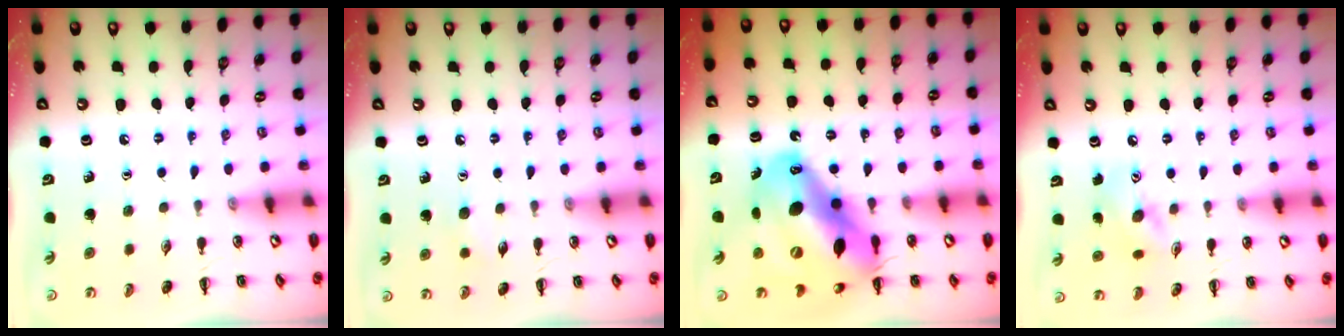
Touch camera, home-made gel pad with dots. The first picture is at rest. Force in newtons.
{"total": 4.8, "press": 4.6, "slide": 1.2}
{"total": 22.3, "press": 21.4, "slide": 6.3}
{"total": 9.7, "press": 9.7, "slide": 1.1}